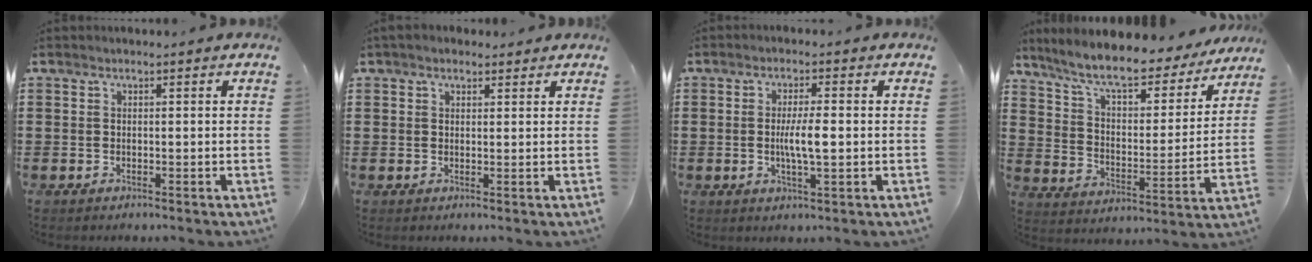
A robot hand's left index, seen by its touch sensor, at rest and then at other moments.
{"total": 1.9, "force": [1.6, 1.0, 0.6], "torque": [-0.016, 0.008, 0.030]}
{"total": 4.8, "force": [-0.1, 0.9, 4.7], "torque": [-0.090, -0.001, -0.007]}
{"total": 9.2, "force": [7.9, 1.3, 4.4], "torque": [-0.116, -0.043, 0.135]}